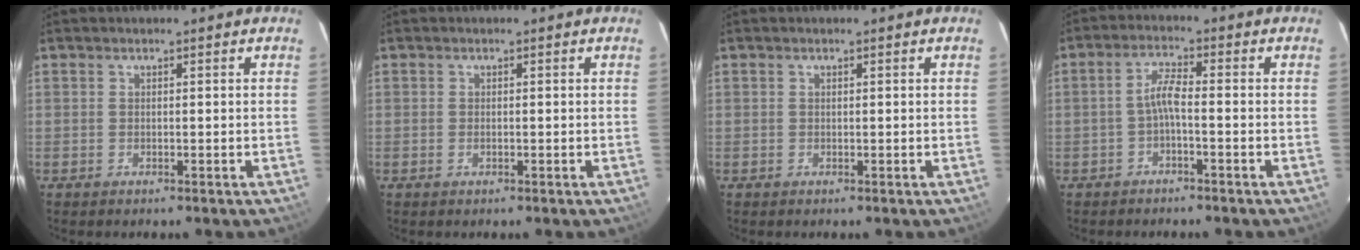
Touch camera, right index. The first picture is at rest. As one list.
[{"total": 0.6, "force": [-0.2, 0.3, 0.5], "torque": [-0.008, -0.001, -0.004]}, {"total": 0.0}, {"total": 3.1, "force": [-1.3, 0.4, 2.7], "torque": [-0.062, 0.009, -0.027]}]